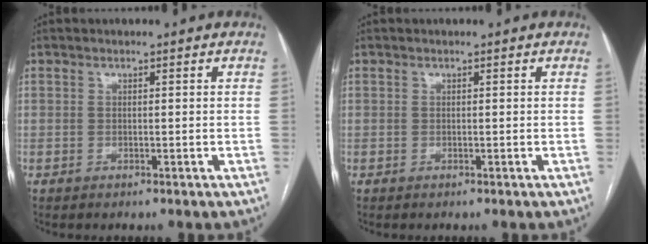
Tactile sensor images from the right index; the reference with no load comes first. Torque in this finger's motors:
{"motor_torque": [0.00, 0.00, 0.00, 0.00]}